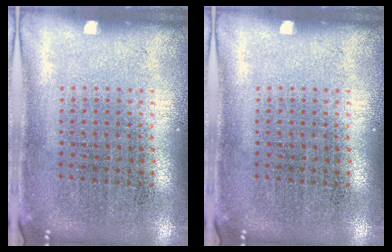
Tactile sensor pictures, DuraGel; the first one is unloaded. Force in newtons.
{"total": 0.0}